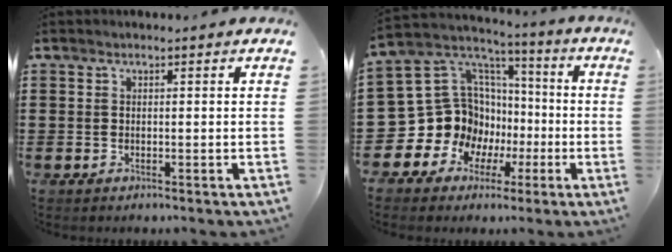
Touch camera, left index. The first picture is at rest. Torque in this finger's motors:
{"motor_torque": [1.45, 0.69, 0.54, 0.03]}